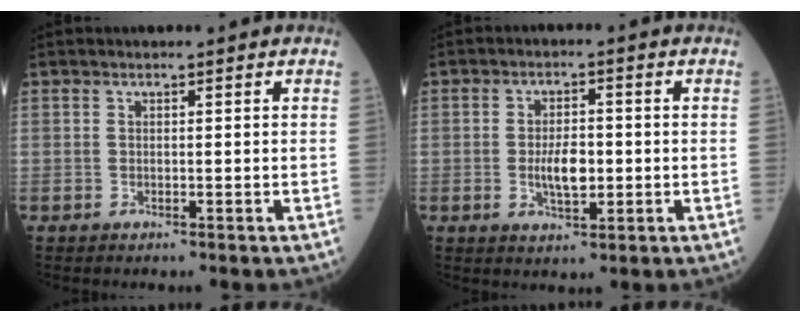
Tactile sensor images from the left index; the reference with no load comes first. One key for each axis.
{"total": 5.0, "fx": -0.9, "fy": 2.0, "fz": 4.5, "tx": -0.083, "ty": -0.004, "tz": -0.014}